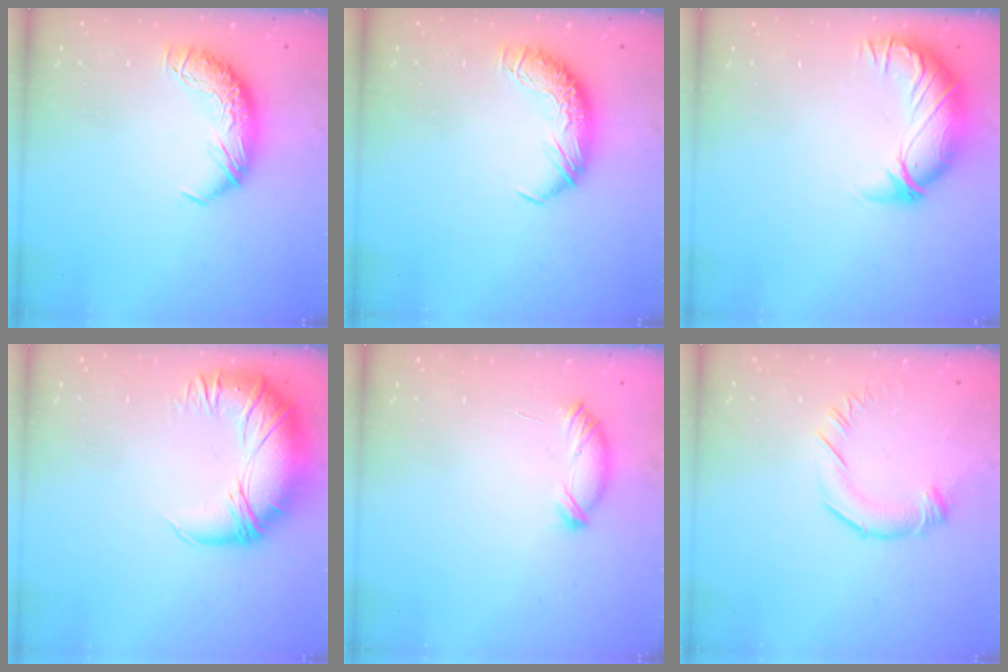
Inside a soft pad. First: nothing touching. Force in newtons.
{"total": 0.0}
{"total": 3.2, "press": 2.4, "slide": 2.1}
{"total": 3.2, "press": 1.6, "slide": 2.8}
{"total": 7.0, "press": 6.9, "slide": 0.5}
{"total": 2.1, "press": 2.1, "slide": 0.3}